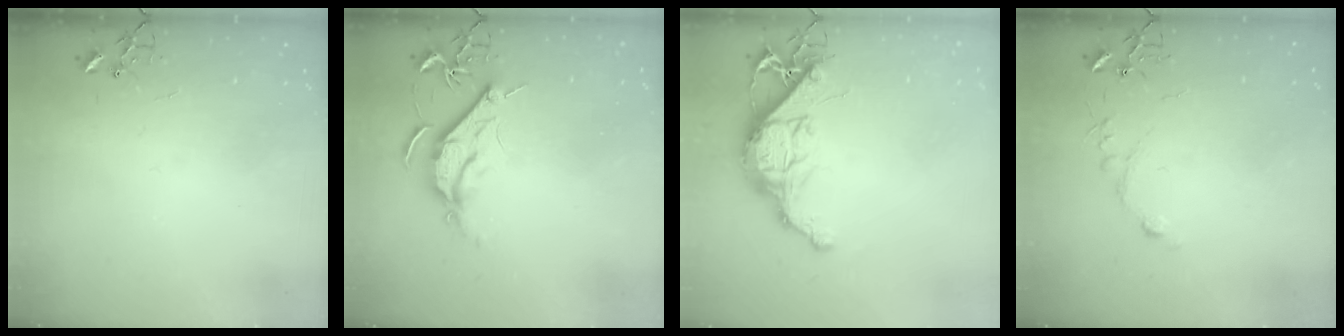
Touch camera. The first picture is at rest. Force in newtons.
{"total": 9.1, "press": 9.0, "slide": 0.8}
{"total": 12.8, "press": 12.7, "slide": 1.0}
{"total": 5.5, "press": 5.5, "slide": 0.6}